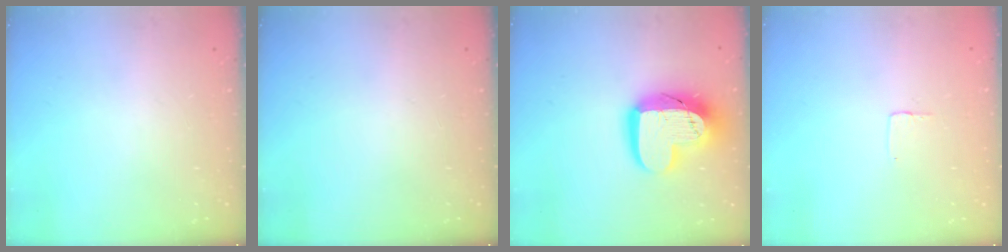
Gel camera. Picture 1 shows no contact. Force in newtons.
{"total": 0.0}
{"total": 17.0, "press": 17.0, "slide": 1.3}
{"total": 2.5, "press": 2.5, "slide": 0.1}